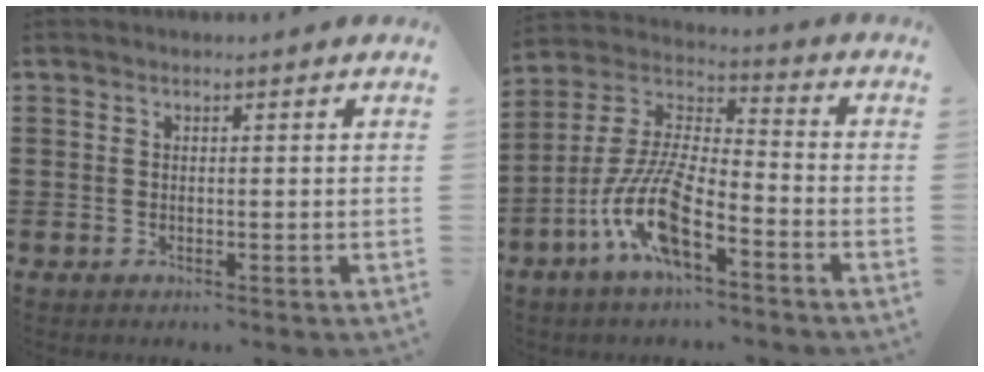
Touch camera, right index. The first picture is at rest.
{"total": 11.8, "force": [-6.4, 3.6, 9.3], "torque": [-0.220, -0.009, -0.129]}